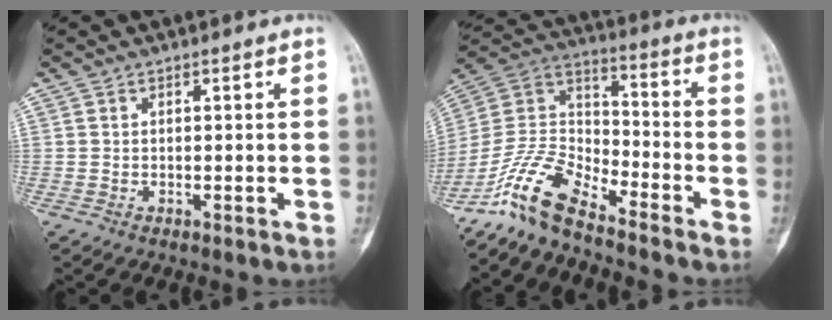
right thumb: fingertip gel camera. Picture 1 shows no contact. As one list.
[{"total": 12.4, "force": [-10.4, 3.7, 5.7], "torque": [-0.116, 0.082, -0.209]}]